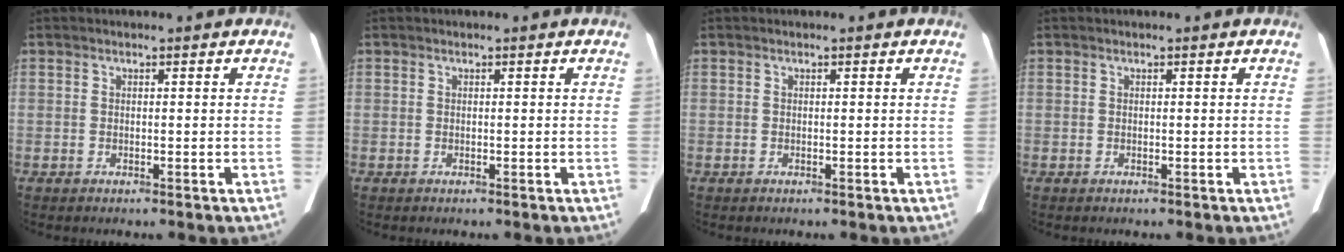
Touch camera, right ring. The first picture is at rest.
{"total": 0.0}
{"total": 0.0}
{"total": 0.0}